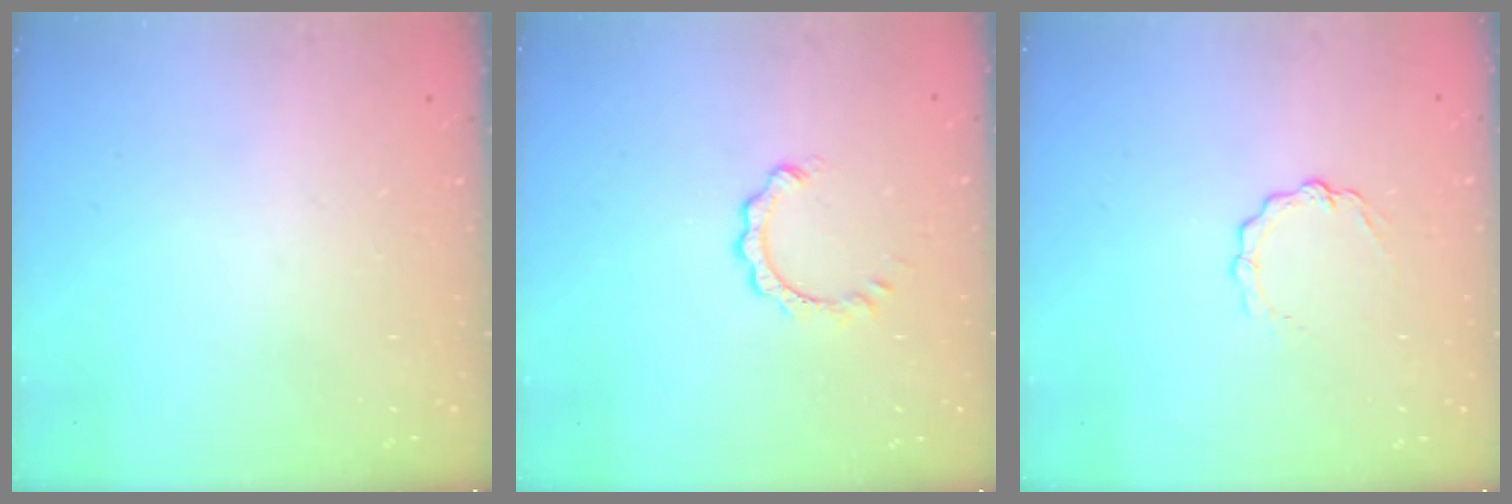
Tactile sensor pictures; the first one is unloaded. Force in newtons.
{"total": 1.9, "press": 1.9, "slide": 0.2}
{"total": 3.6, "press": 3.6, "slide": 0.3}